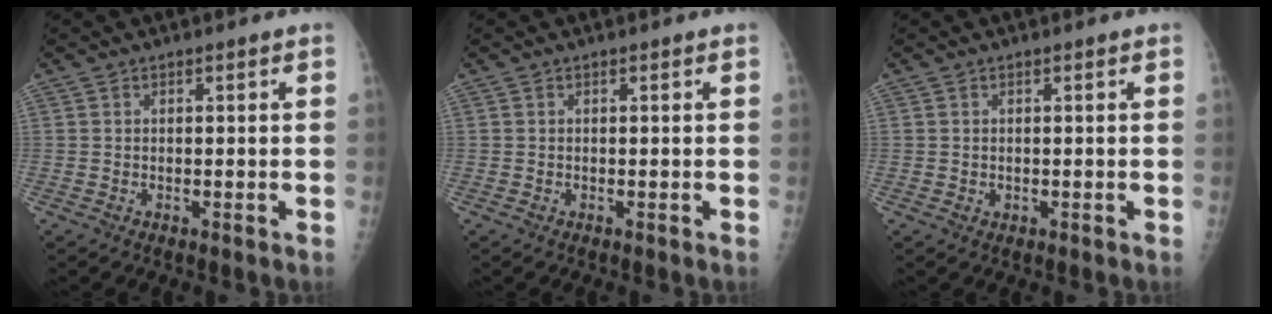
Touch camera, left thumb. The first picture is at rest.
{"total": 0.0}
{"total": 0.6, "force": [0.0, 0.6, 0.2], "torque": [-0.002, 0.000, 0.001]}